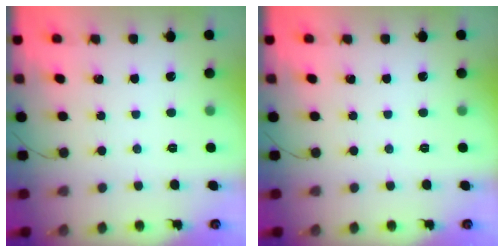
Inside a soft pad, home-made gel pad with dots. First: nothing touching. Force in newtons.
{"total": 0.0}